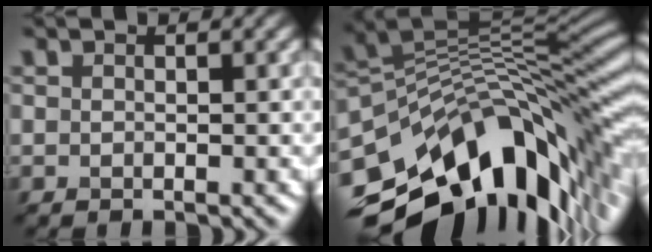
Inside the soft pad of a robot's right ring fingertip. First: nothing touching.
{"total": 13.5, "force": [-5.0, 6.9, 10.4], "torque": [-0.169, 0.009, -0.084]}